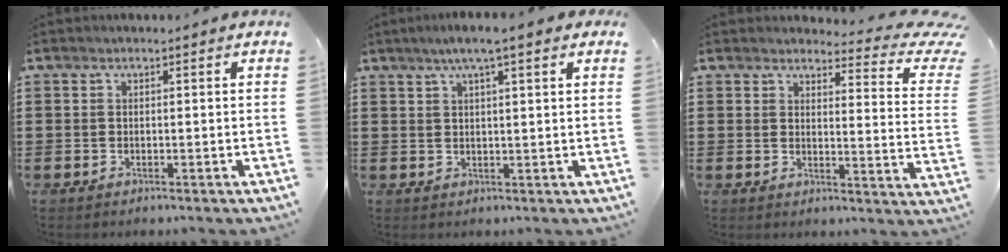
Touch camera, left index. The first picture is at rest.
{"total": 4.2, "force": [2.7, 0.2, 3.2], "torque": [-0.068, 0.006, 0.046]}
{"total": 4.6, "force": [3.7, 0.9, 2.5], "torque": [-0.042, -0.031, 0.058]}